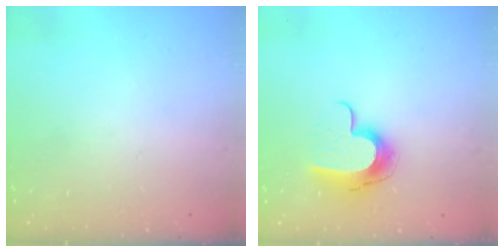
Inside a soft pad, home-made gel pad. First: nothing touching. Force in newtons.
{"total": 11.2, "press": 11.1, "slide": 0.7}